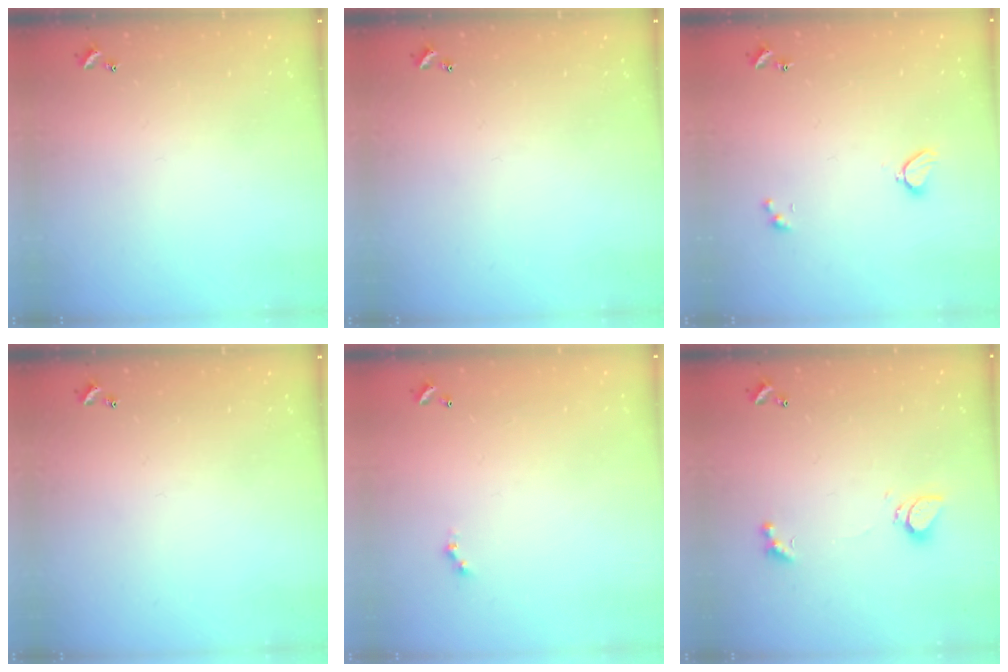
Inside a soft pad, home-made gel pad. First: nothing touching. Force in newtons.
{"total": 0.0}
{"total": 2.1, "press": 2.0, "slide": 0.5}
{"total": 0.0}
{"total": 0.0}
{"total": 1.0, "press": 0.9, "slide": 0.4}